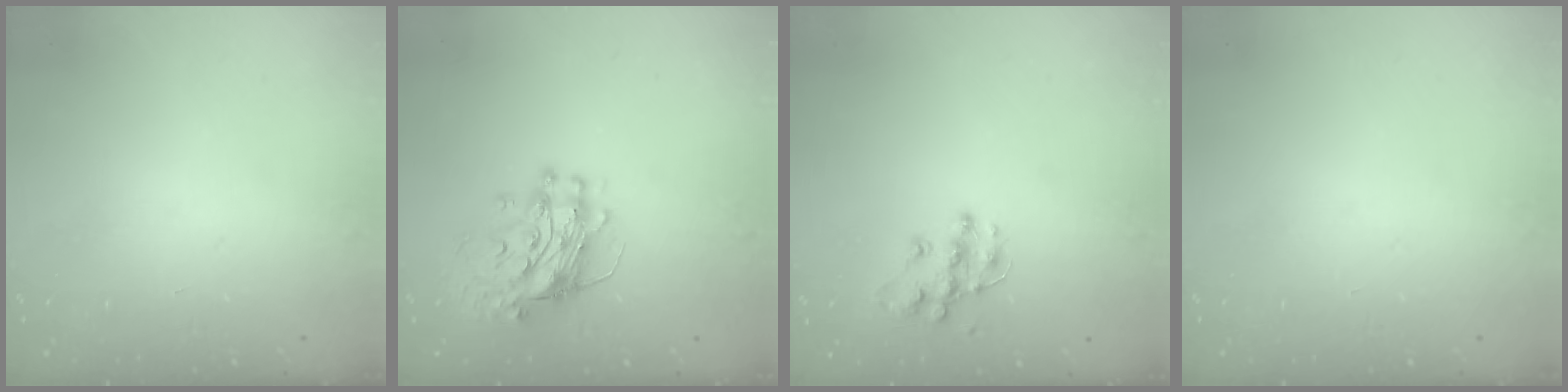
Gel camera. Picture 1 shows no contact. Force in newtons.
{"total": 13.1, "press": 13.1, "slide": 1.3}
{"total": 11.3, "press": 11.2, "slide": 0.7}
{"total": 0.0}